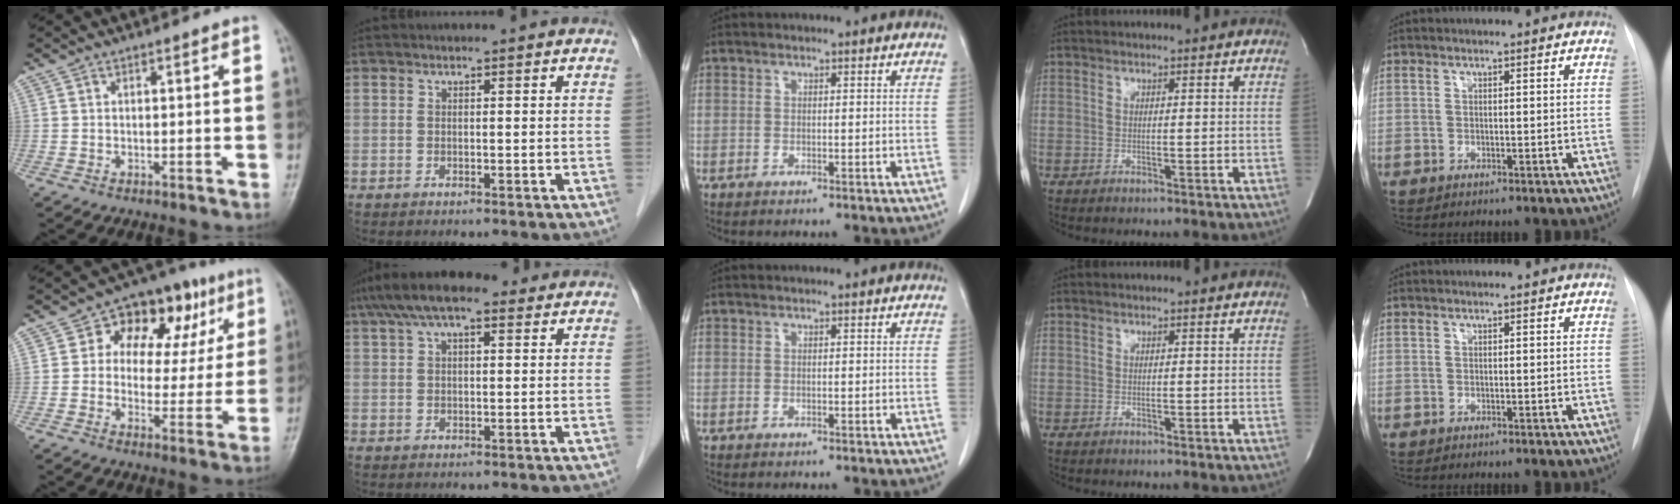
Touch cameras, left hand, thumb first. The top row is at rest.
{"thumb": {"total": 15.0, "force": [5.3, 9.9, 9.9], "torque": [-0.078, 0.014, 0.073]}, "index": {"total": 10.0, "force": [6.8, 3.3, 6.5], "torque": [-0.123, 0.051, 0.114]}}